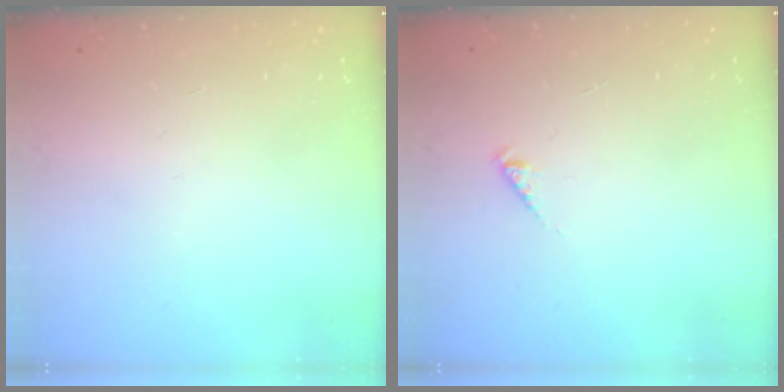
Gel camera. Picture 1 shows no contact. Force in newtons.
{"total": 0.5, "press": 0.5, "slide": 0.2}